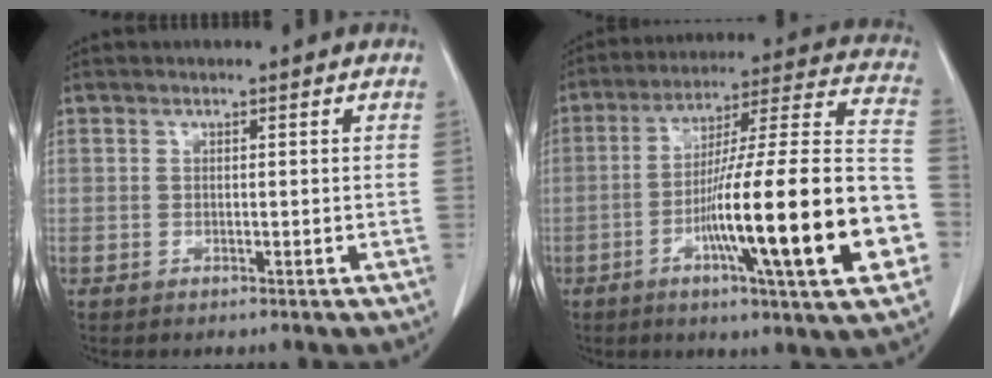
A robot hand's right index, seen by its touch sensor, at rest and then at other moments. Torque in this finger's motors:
{"motor_torque": [2.14, 0.00, 1.05, 0.21]}